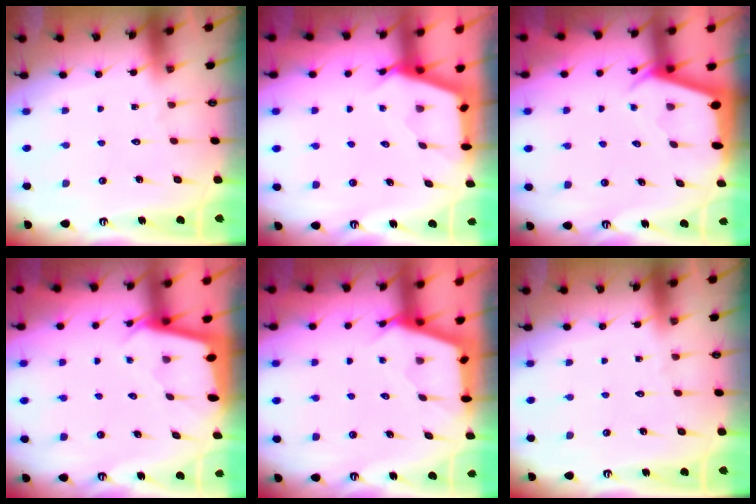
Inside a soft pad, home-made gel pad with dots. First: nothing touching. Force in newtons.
{"total": 2.7, "press": 2.7, "slide": 0.4}
{"total": 2.5, "press": 2.5, "slide": 0.3}
{"total": 2.0, "press": 2.0, "slide": 0.2}
{"total": 2.7, "press": 2.7, "slide": 0.4}
{"total": 0.0}